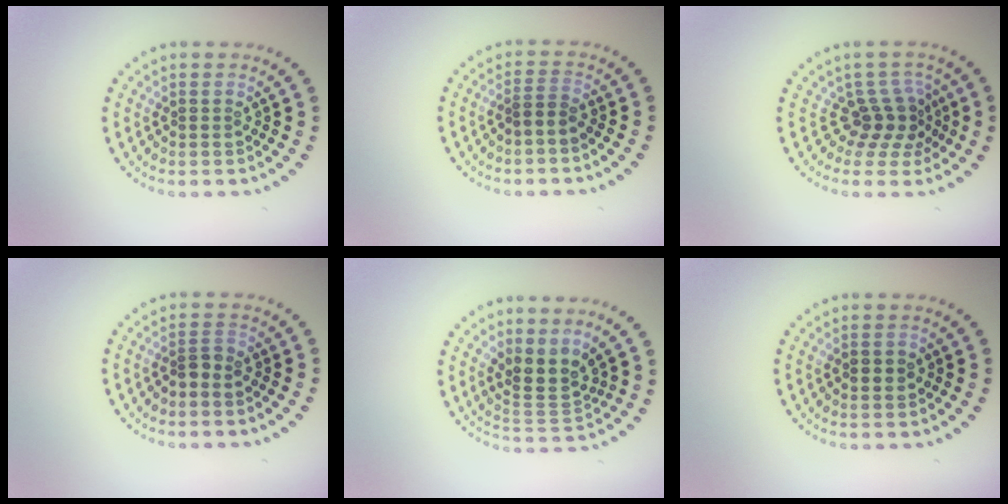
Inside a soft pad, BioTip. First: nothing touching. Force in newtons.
{"total": 1.3, "press": 1.0, "slide": 0.8}
{"total": 3.0, "press": 2.0, "slide": 2.2}
{"total": 1.5, "press": 1.2, "slide": 0.9}
{"total": 2.9, "press": 2.3, "slide": 1.9}
{"total": 2.0, "press": 2.0, "slide": 0.1}